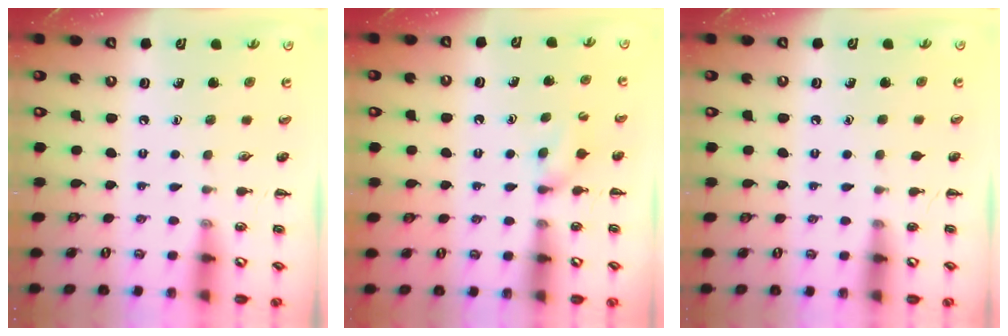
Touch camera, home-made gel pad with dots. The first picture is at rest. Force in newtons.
{"total": 5.5, "press": 5.3, "slide": 1.7}
{"total": 0.0}